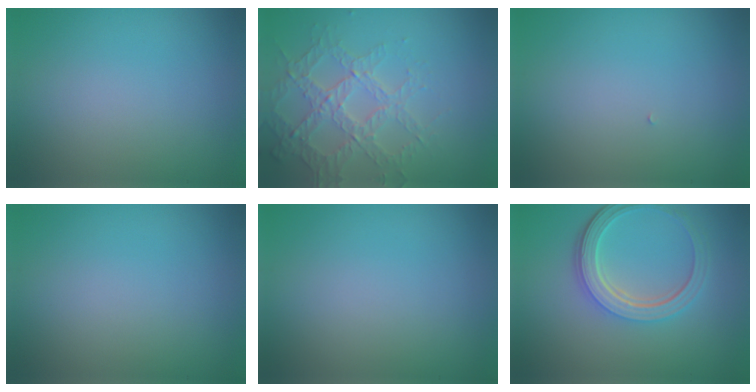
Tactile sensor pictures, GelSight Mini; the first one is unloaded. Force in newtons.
{"total": 3.6, "press": 3.4, "slide": 1.4}
{"total": 0.0}
{"total": 0.0}
{"total": 0.0}
{"total": 5.0, "press": 3.8, "slide": 3.2}